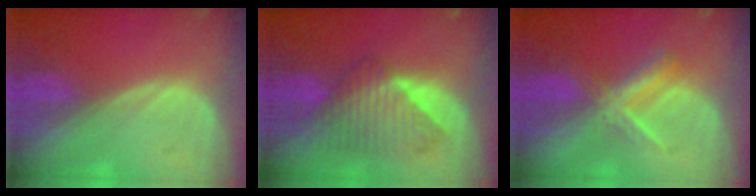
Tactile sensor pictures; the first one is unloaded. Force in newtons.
{"total": 8.0, "press": 7.9, "slide": 1.4}
{"total": 5.5, "press": 5.4, "slide": 0.5}